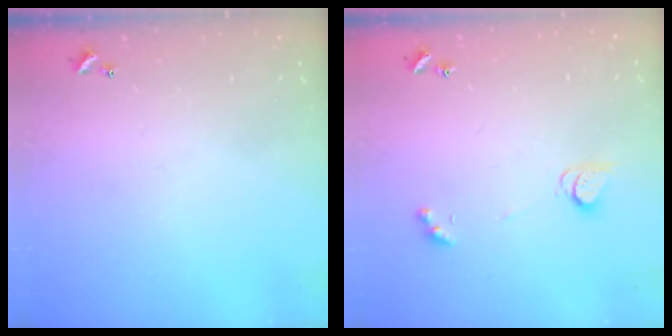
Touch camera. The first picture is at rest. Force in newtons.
{"total": 2.5, "press": 2.4, "slide": 0.3}